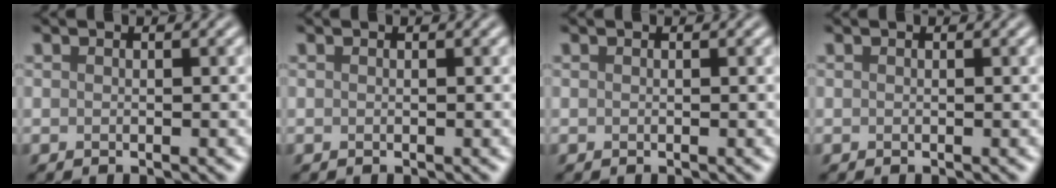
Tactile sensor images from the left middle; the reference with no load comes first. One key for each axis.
{"total": 0.0}
{"total": 0.0}
{"total": 0.0}